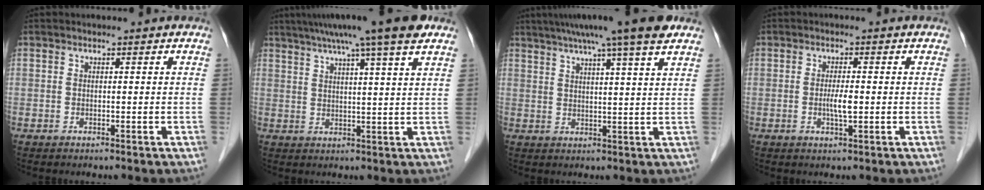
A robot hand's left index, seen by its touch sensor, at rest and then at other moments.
{"total": 13.0, "force": [9.6, -0.6, 8.8], "torque": [-0.141, 0.028, 0.126]}
{"total": 12.7, "force": [9.6, -0.7, 8.3], "torque": [-0.133, 0.024, 0.124]}
{"total": 2.6, "force": [-0.4, 0.3, 2.6], "torque": [-0.052, -0.002, -0.006]}